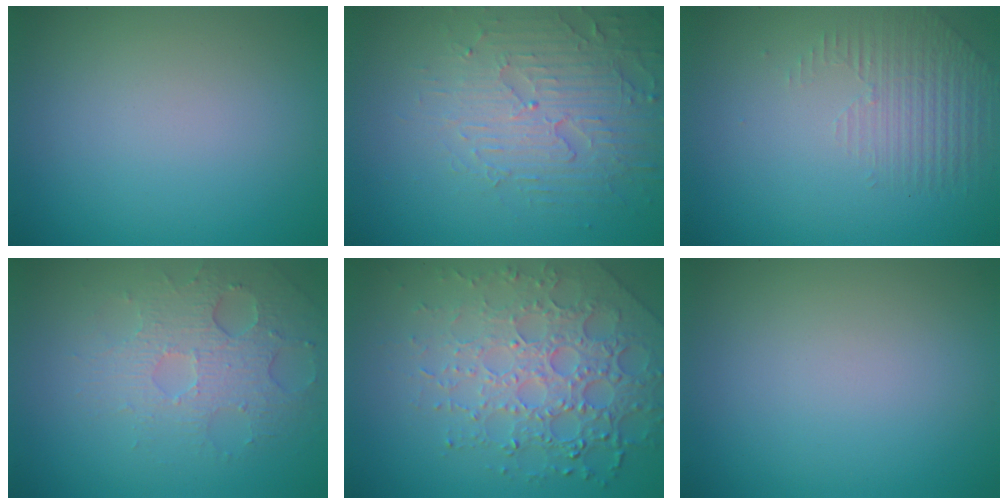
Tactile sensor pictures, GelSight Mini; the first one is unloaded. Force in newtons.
{"total": 4.1, "press": 4.1, "slide": 0.4}
{"total": 1.5, "press": 0.9, "slide": 1.2}
{"total": 3.5, "press": 3.2, "slide": 1.4}
{"total": 7.3, "press": 5.2, "slide": 5.1}
{"total": 0.0}